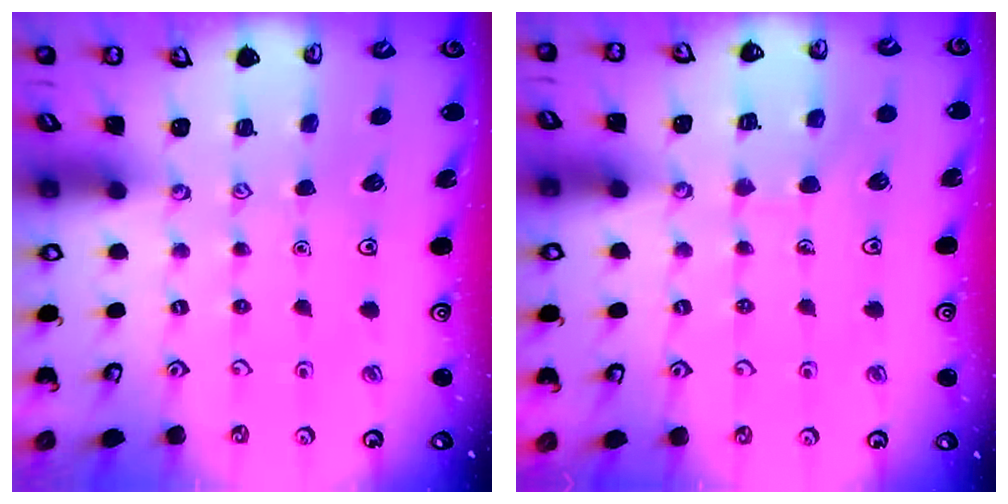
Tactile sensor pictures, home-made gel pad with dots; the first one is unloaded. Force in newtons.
{"total": 5.1, "press": 5.0, "slide": 0.4}